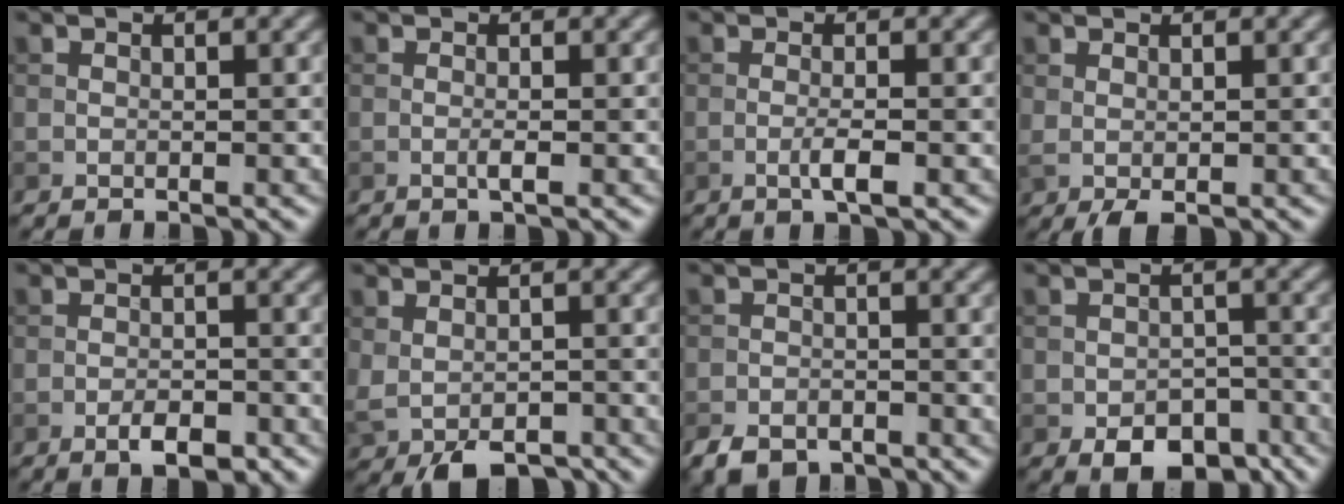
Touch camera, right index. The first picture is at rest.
{"total": 1.0, "force": [-0.3, 0.1, 0.9], "torque": [-0.019, -0.001, -0.008]}
{"total": 2.0, "force": [-0.7, 0.3, 1.9], "torque": [-0.034, 0.001, -0.016]}
{"total": 1.3, "force": [-0.1, 0.3, 1.3], "torque": [-0.026, -0.001, 0.001]}
{"total": 2.7, "force": [-1.6, 1.0, 1.9], "torque": [-0.030, 0.002, -0.027]}
{"total": 4.6, "force": [-2.8, 2.1, 3.0], "torque": [-0.049, -0.022, -0.036]}
{"total": 3.3, "force": [-2.5, 1.6, 1.2], "torque": [-0.018, -0.004, -0.051]}
{"total": 5.7, "force": [-3.6, 3.2, 3.0], "torque": [-0.039, -0.009, -0.050]}